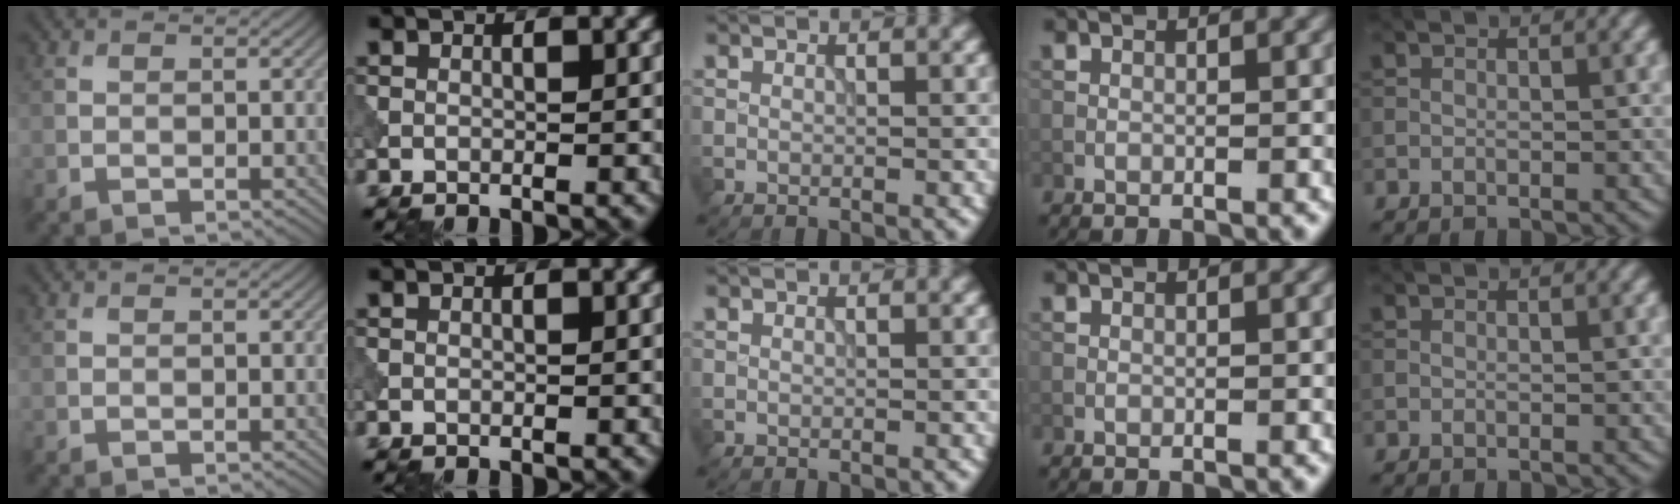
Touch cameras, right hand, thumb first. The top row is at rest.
{}